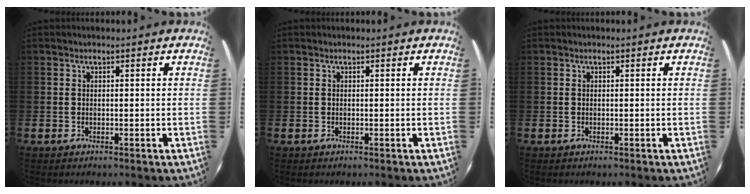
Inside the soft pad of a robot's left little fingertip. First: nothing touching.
{"total": 0.0}
{"total": 0.0}